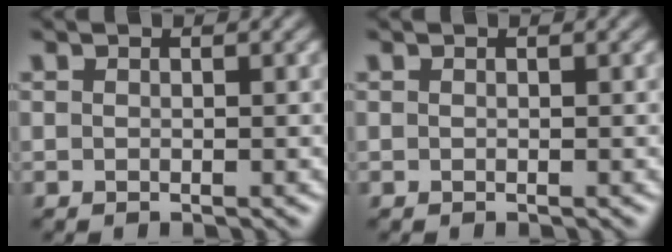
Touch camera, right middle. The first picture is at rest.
{"total": 0.0}